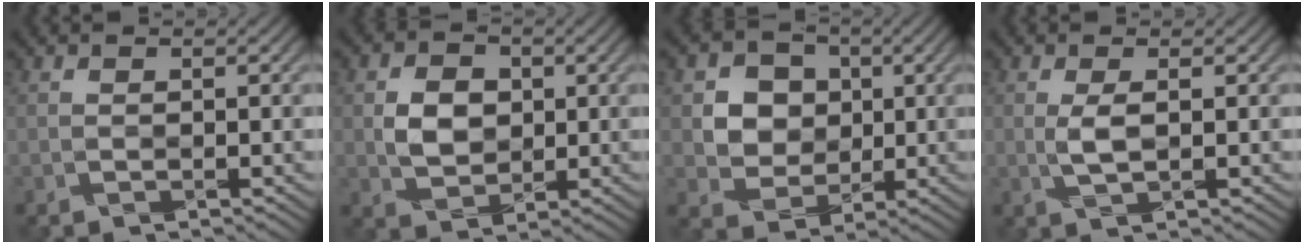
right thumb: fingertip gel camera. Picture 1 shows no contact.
{"total": 4.3, "force": [0.5, 3.6, 2.4], "torque": [-0.050, -0.005, 0.007]}
{"total": 6.4, "force": [1.8, 5.8, 2.1], "torque": [-0.071, -0.005, 0.036]}
{"total": 1.9, "force": [0.2, 0.5, 1.8], "torque": [-0.038, -0.002, 0.006]}